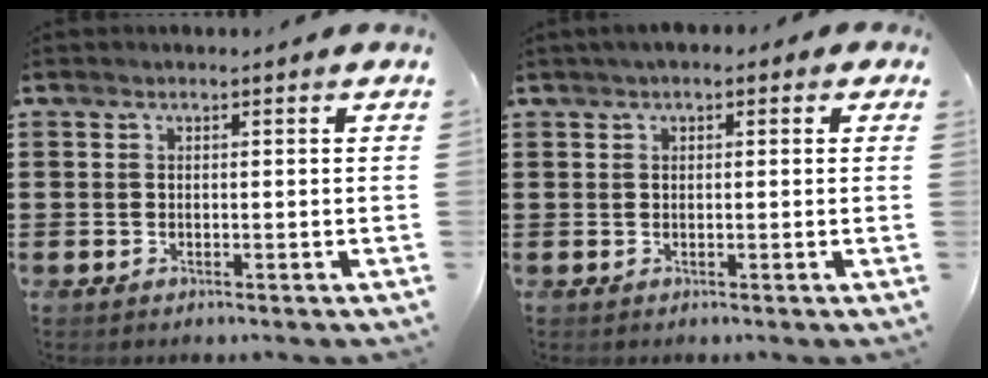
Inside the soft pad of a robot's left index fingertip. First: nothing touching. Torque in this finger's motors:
{"motor_torque": [1.67, -0.47, 1.06, 0.07]}